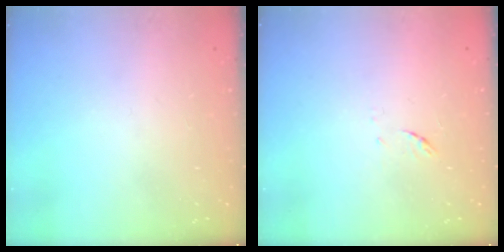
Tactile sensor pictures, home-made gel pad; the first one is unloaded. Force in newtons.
{"total": 4.8, "press": 4.6, "slide": 1.3}